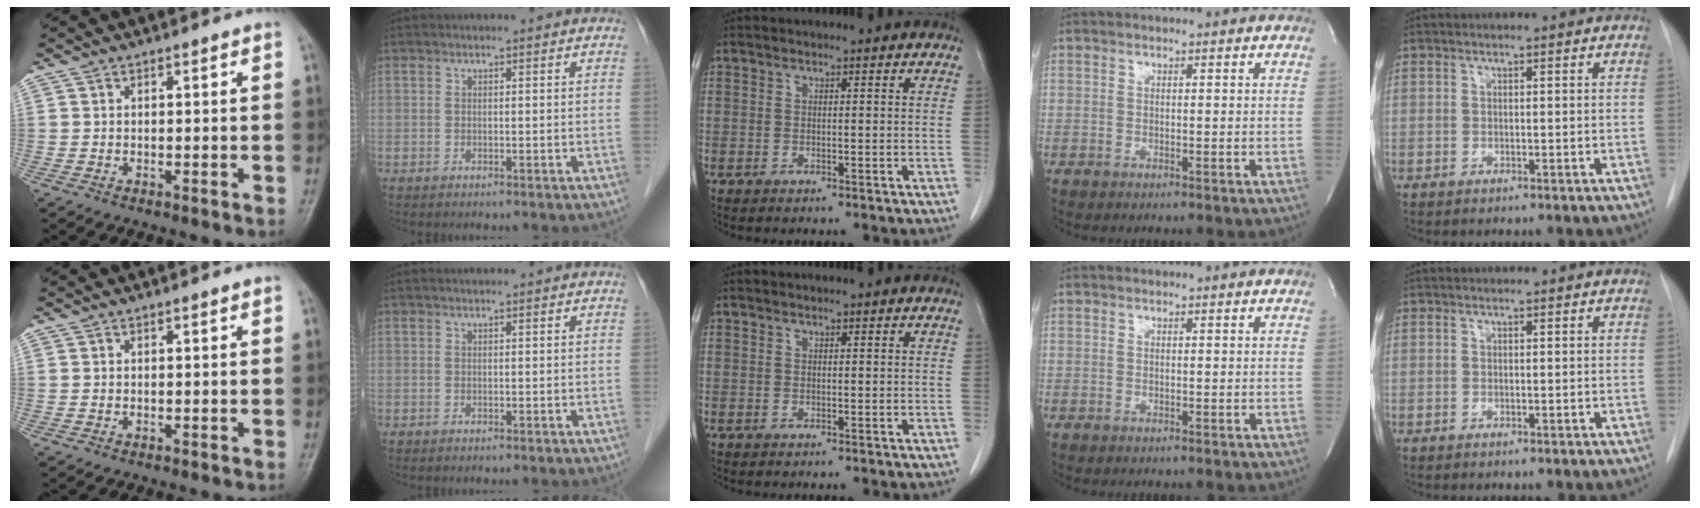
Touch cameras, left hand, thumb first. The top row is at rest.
{}